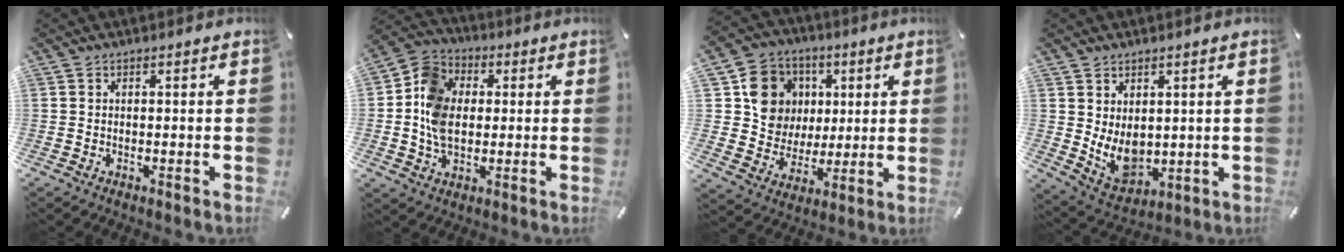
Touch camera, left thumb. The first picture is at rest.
{"total": 11.7, "force": [-0.2, 9.4, 6.9], "torque": [-0.169, 0.022, -0.002]}
{"total": 12.3, "force": [3.1, 11.4, 3.3], "torque": [-0.054, -0.005, 0.067]}
{"total": 8.3, "force": [1.6, 6.5, 4.8], "torque": [-0.093, -0.020, 0.034]}